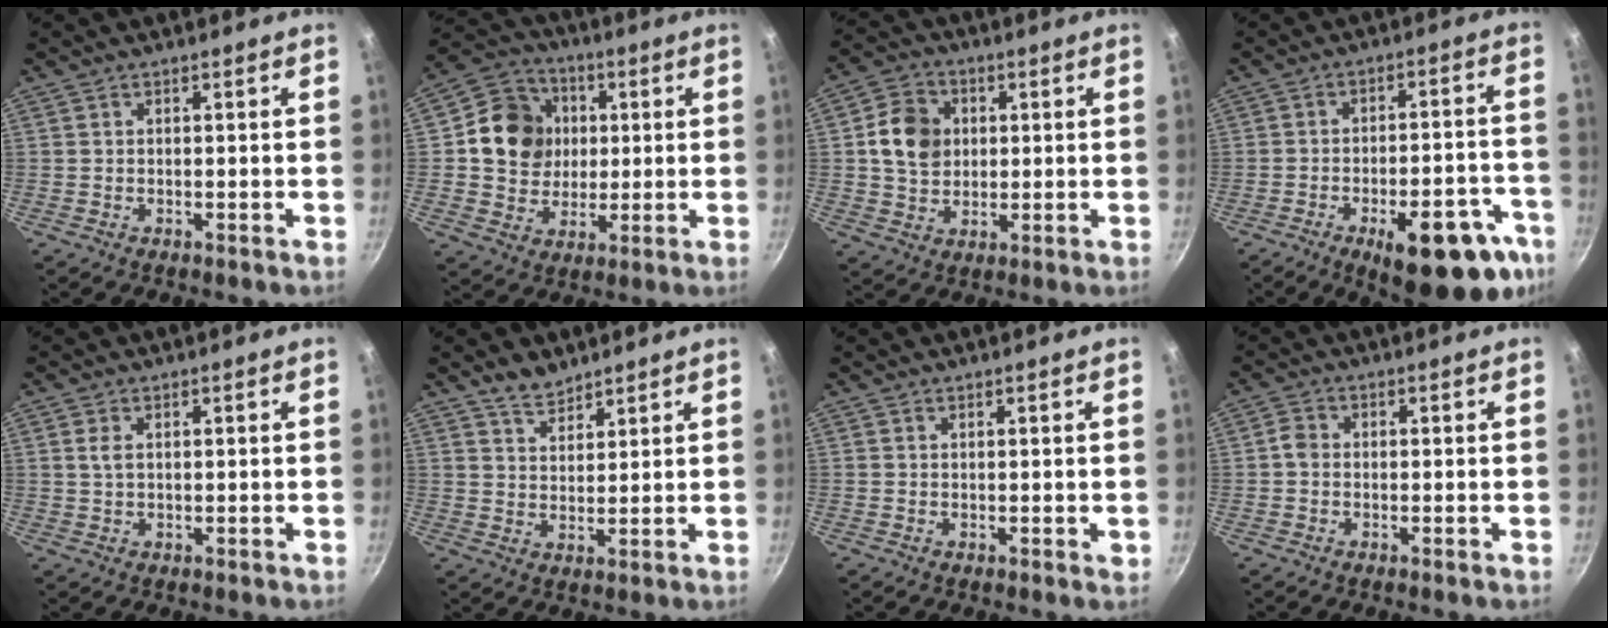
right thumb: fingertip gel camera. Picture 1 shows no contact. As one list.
[{"total": 13.4, "force": [1.9, 11.8, 5.9], "torque": [-0.072, 0.009, 0.026]}, {"total": 9.7, "force": [1.5, 7.9, 5.3], "torque": [-0.072, 0.006, 0.021]}, {"total": 18.9, "force": [-9.9, 7.5, 14.3], "torque": [-0.134, 0.041, -0.122]}, {"total": 2.0, "force": [0.6, 1.2, 1.5], "torque": [-0.027, -0.001, 0.012]}, {"total": 4.5, "force": [3.8, 2.2, 1.2], "torque": [-0.010, -0.019, 0.071]}, {"total": 0.8, "force": [0.5, 0.4, 0.5], "torque": [-0.001, -0.006, 0.007]}, {"total": 2.1, "force": [-0.3, 1.7, 1.1], "torque": [-0.020, 0.011, -0.011]}]